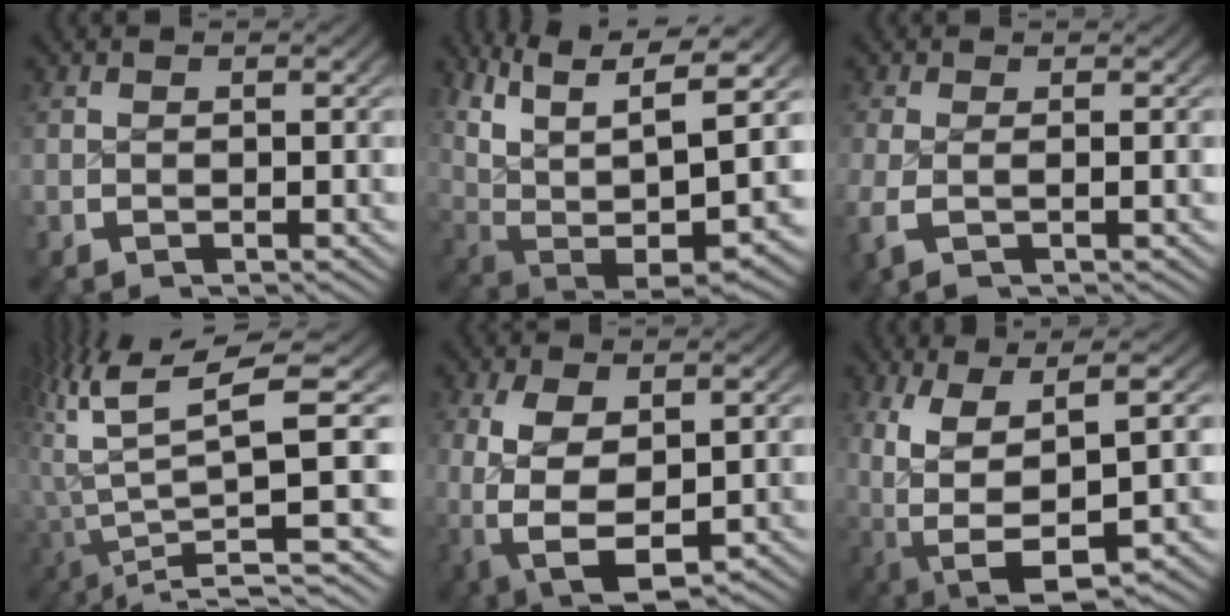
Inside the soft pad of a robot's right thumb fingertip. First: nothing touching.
{"total": 16.7, "force": [1.3, 11.3, 12.3], "torque": [-0.256, -0.058, 0.041]}
{"total": 2.2, "force": [-0.3, 0.8, 2.1], "torque": [-0.059, -0.008, -0.001]}
{"total": 13.1, "force": [0.8, 6.3, 11.4], "torque": [-0.211, -0.019, 0.028]}
{"total": 10.4, "force": [-2.6, 6.7, 7.4], "torque": [-0.192, -0.058, -0.008]}
{"total": 11.2, "force": [-1.6, 6.5, 9.0], "torque": [-0.201, -0.044, 0.001]}